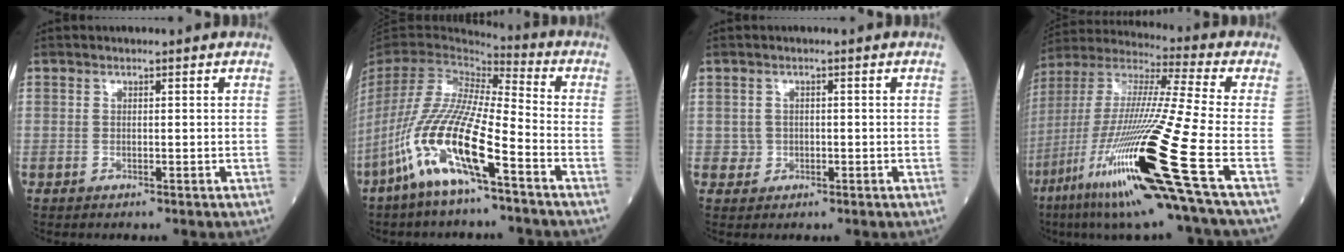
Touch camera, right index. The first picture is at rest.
{"total": 16.6, "force": [-8.2, 2.0, 14.3], "torque": [-0.311, -0.027, -0.161]}
{"total": 1.5, "force": [-0.2, 1.5, 0.1], "torque": [0.002, 0.005, -0.003]}
{"total": 25.7, "force": [-10.2, -0.3, 23.6], "torque": [-0.463, -0.051, -0.190]}